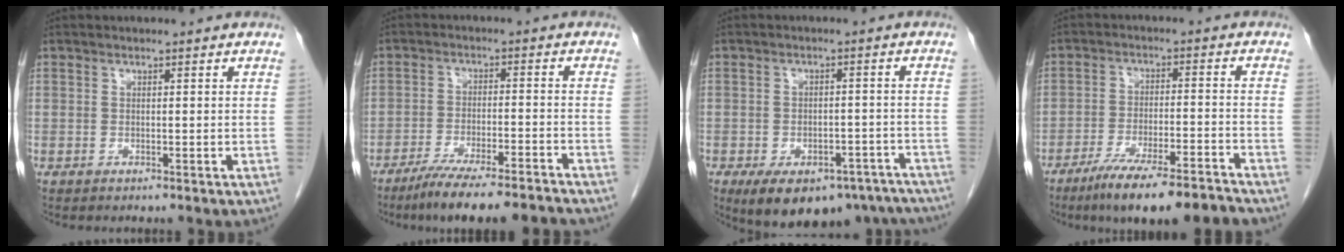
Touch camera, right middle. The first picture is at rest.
{"total": 13.0, "force": [-11.4, 0.4, 6.3], "torque": [-0.090, -0.009, -0.176]}
{"total": 16.6, "force": [-12.0, 8.5, 7.8], "torque": [-0.112, 0.007, -0.144]}
{"total": 13.1, "force": [-10.8, 1.0, 7.5], "torque": [-0.117, -0.012, -0.173]}